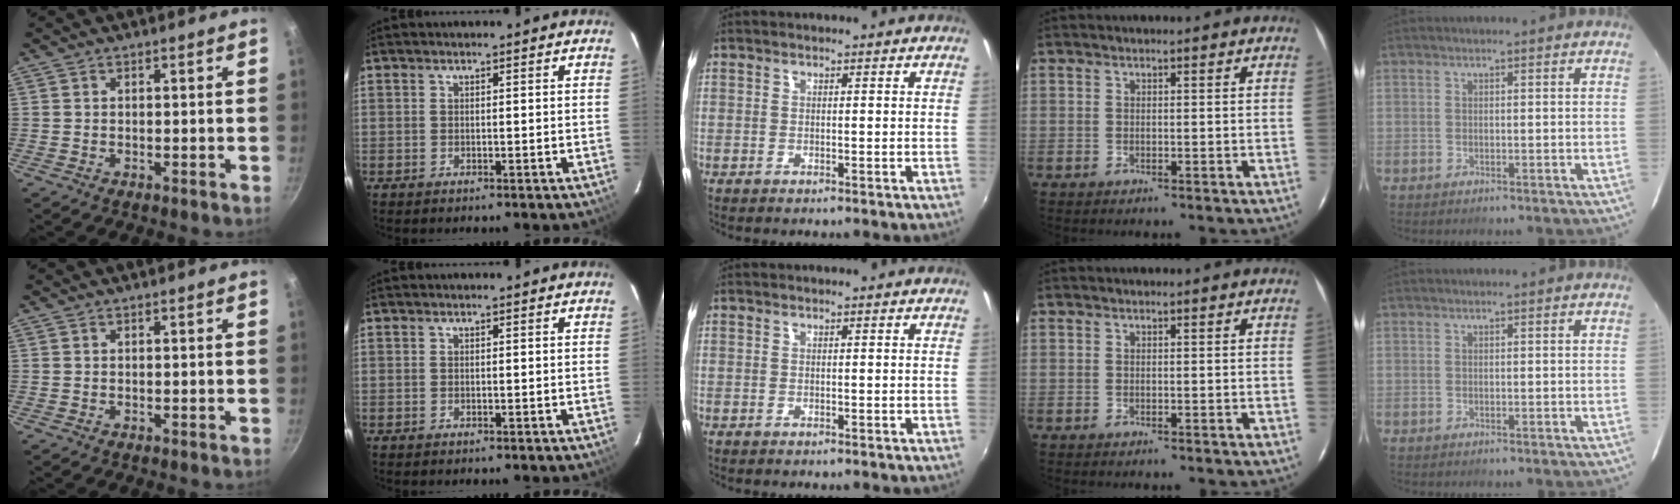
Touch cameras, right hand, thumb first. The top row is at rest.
{}